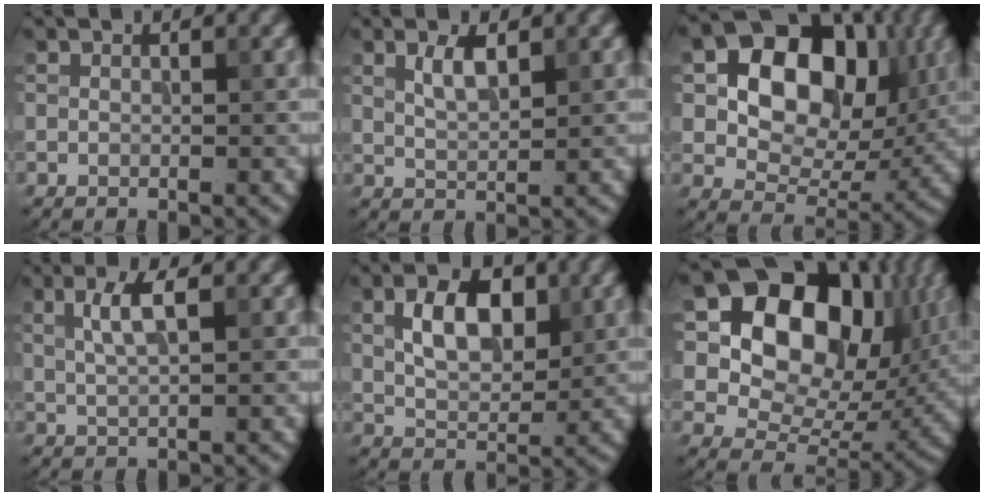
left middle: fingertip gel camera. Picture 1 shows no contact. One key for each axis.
{"total": 2.4, "fx": 1.2, "fy": 0.9, "fz": 1.9, "tx": -0.040, "ty": 0.000, "tz": 0.023}
{"total": 12.8, "fx": 3.0, "fy": 8.7, "fz": 8.9, "tx": -0.129, "ty": 0.001, "tz": 0.045}
{"total": 3.1, "fx": 1.0, "fy": 0.8, "fz": 2.8, "tx": -0.051, "ty": 0.003, "tz": 0.019}
{"total": 5.5, "fx": 1.5, "fy": 3.1, "fz": 4.2, "tx": -0.076, "ty": 0.003, "tz": 0.026}
{"total": 14.7, "fx": 4.3, "fy": 10.2, "fz": 9.6, "tx": -0.148, "ty": 0.010, "tz": 0.078}